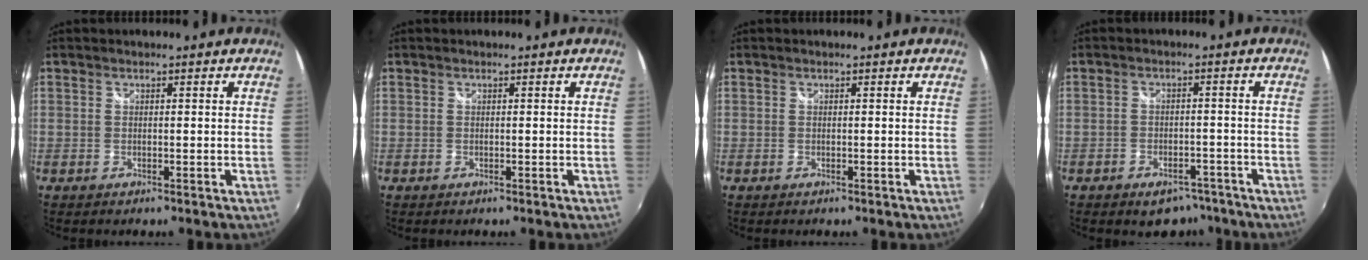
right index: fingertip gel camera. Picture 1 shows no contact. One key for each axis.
{"total": 0.0}
{"total": 0.0}
{"total": 7.3, "fx": -5.3, "fy": 4.2, "fz": 2.7, "tx": -0.054, "ty": 0.009, "tz": -0.066}